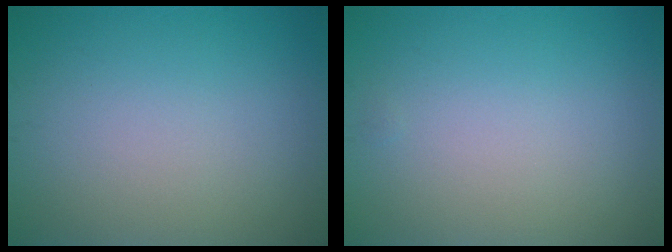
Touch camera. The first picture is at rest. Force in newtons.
{"total": 0.0}